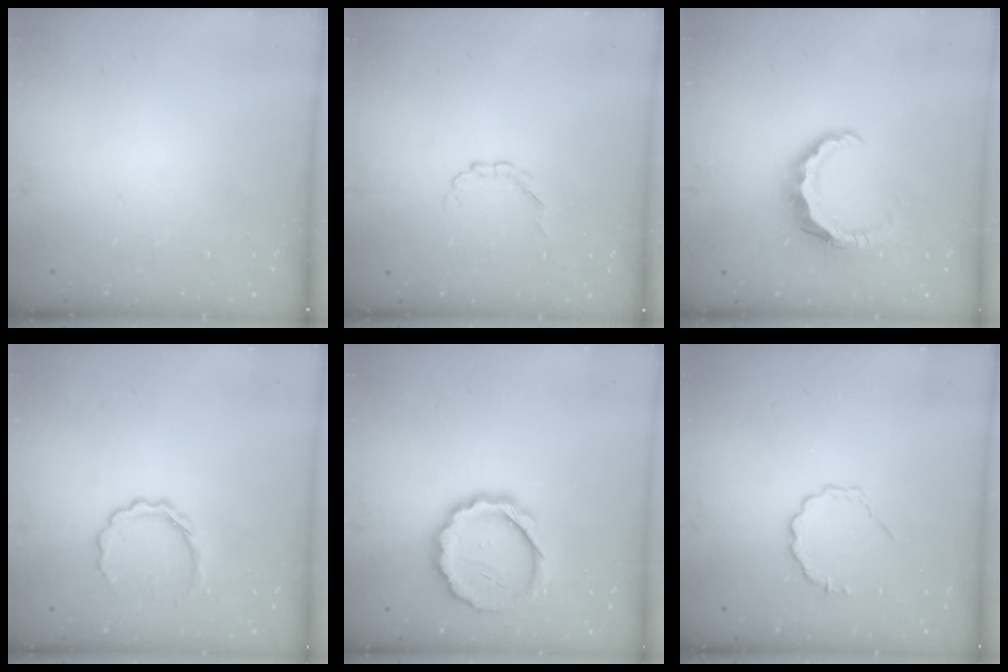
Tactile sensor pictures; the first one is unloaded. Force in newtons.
{"total": 2.1, "press": 2.0, "slide": 0.6}
{"total": 8.1, "press": 8.0, "slide": 1.1}
{"total": 6.1, "press": 6.0, "slide": 1.2}
{"total": 11.7, "press": 11.5, "slide": 1.8}
{"total": 4.0, "press": 3.9, "slide": 1.0}